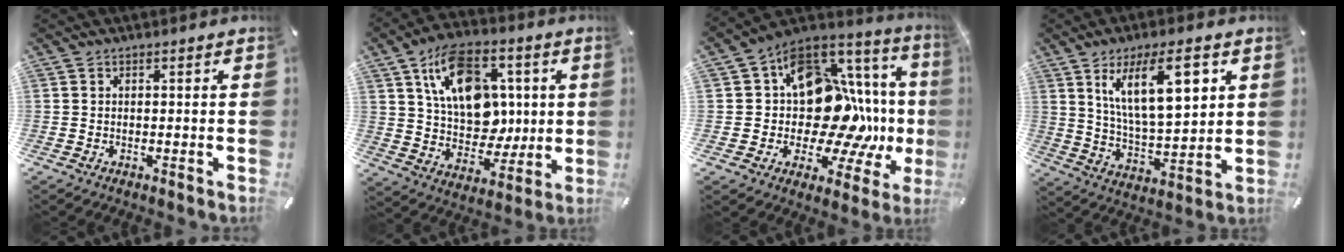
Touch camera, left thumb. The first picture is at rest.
{"total": 17.7, "force": [5.9, 12.8, 10.7], "torque": [-0.163, -0.008, 0.118]}
{"total": 20.0, "force": [1.1, 13.9, 14.3], "torque": [-0.208, -0.056, 0.040]}
{"total": 17.0, "force": [7.8, 7.2, 13.3], "torque": [-0.235, -0.017, 0.124]}